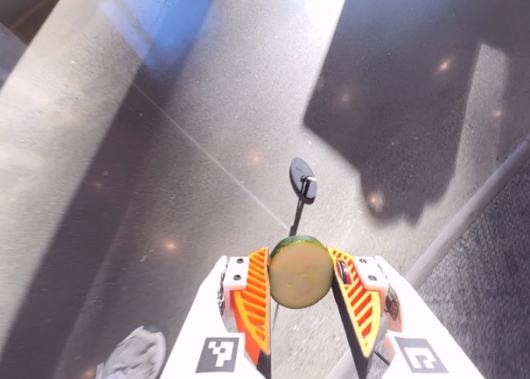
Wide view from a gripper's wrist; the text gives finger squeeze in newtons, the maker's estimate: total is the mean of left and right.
{"total": 11.0, "left": 11.0, "right": 11.0}